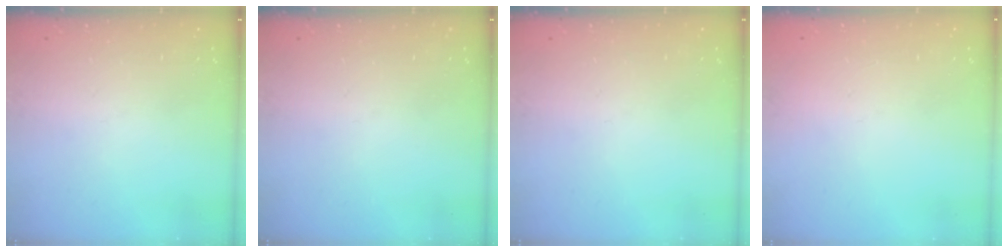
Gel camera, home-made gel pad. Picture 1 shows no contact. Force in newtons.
{"total": 0.0}
{"total": 0.0}
{"total": 2.3, "press": 2.3, "slide": 0.1}